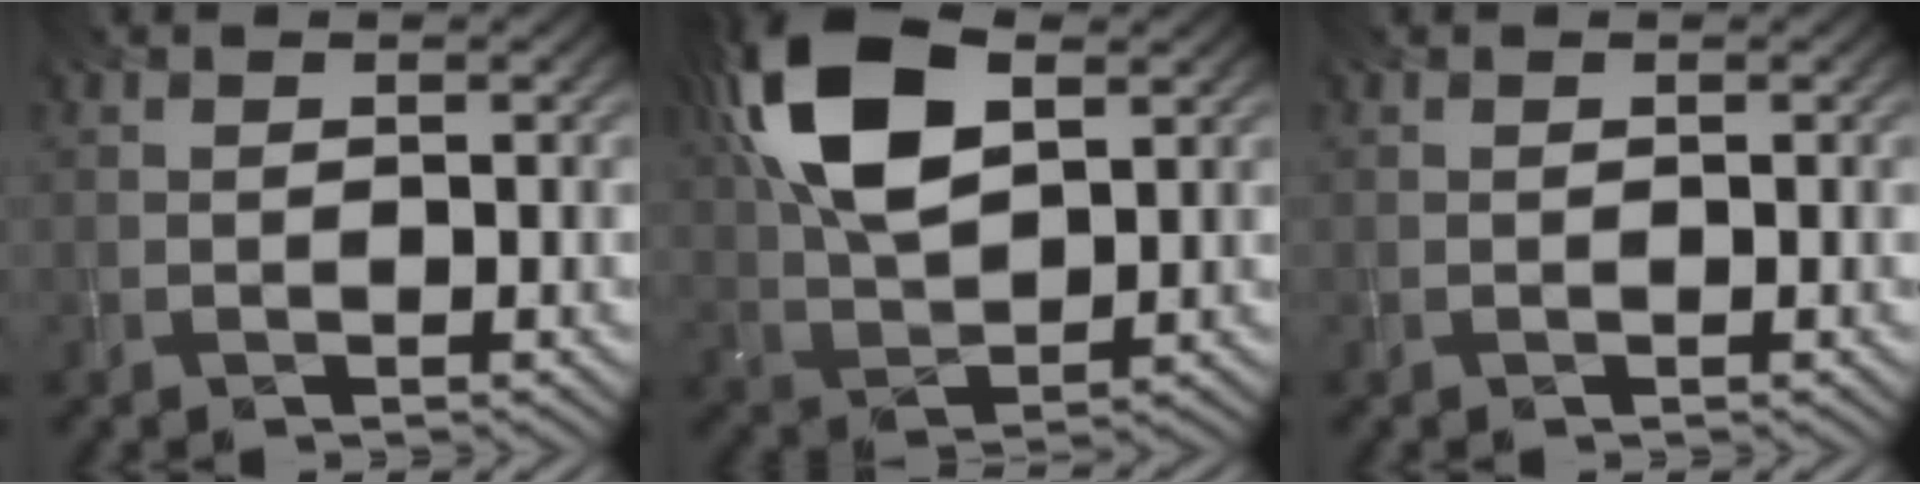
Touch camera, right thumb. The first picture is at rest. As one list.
[{"total": 14.1, "force": [5.2, 7.3, 10.9], "torque": [-0.252, 0.026, 0.099]}, {"total": 0.0}]